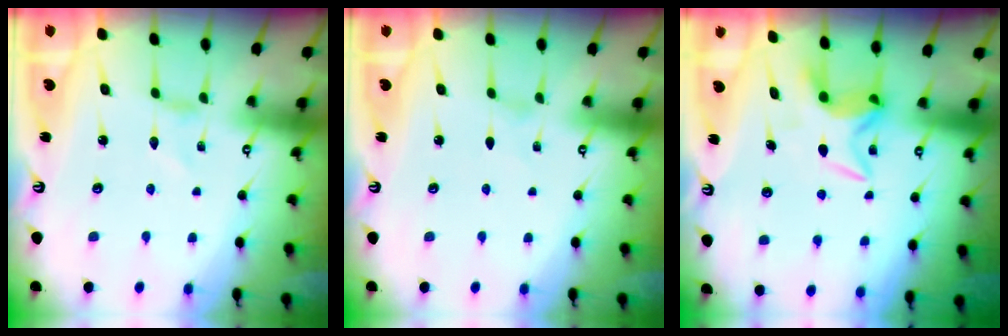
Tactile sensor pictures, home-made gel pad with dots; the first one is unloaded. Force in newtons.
{"total": 0.0}
{"total": 6.2, "press": 6.2, "slide": 0.3}